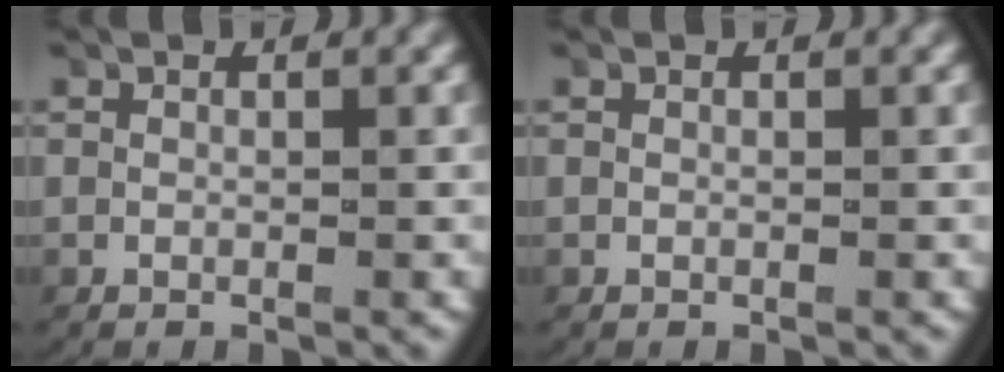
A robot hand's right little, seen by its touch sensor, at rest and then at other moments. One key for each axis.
{"total": 0.0}